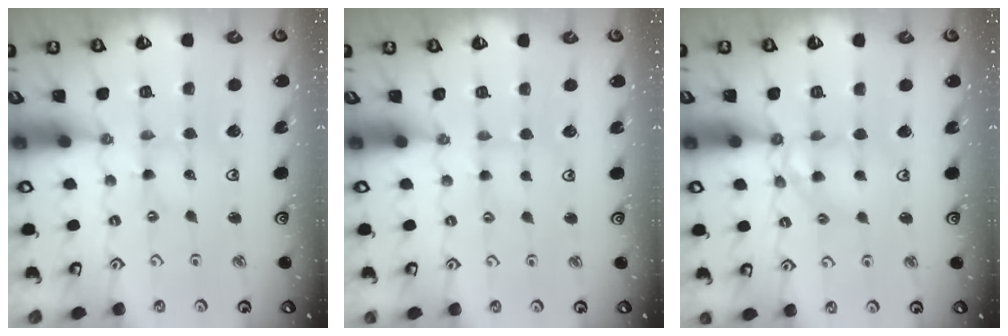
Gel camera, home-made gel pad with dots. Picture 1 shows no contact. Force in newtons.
{"total": 2.9, "press": 2.9, "slide": 0.3}
{"total": 10.6, "press": 10.6, "slide": 1.1}